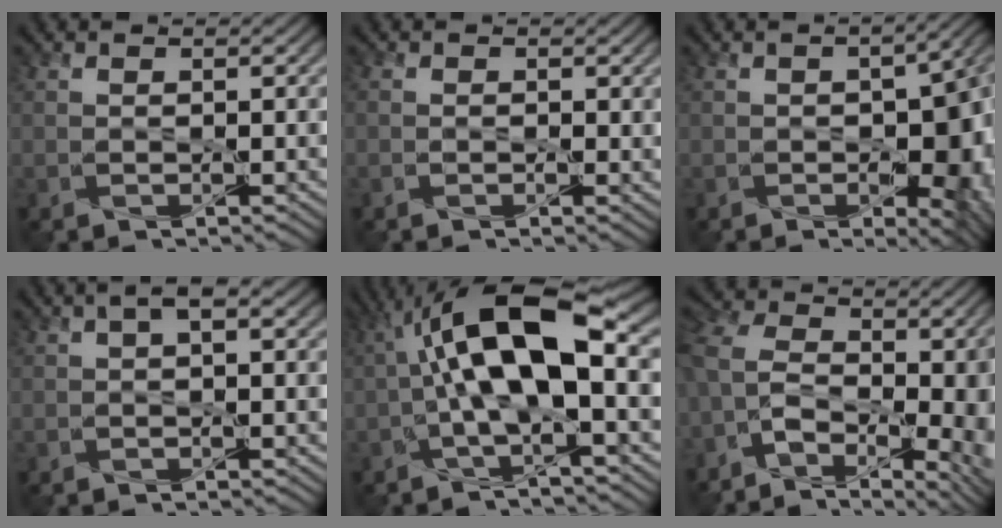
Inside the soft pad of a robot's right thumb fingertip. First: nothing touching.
{"total": 1.6, "force": [0.0, 1.2, 1.1], "torque": [-0.019, 0.000, -0.003]}
{"total": 11.4, "force": [-2.5, 6.3, 9.1], "torque": [-0.093, -0.028, -0.018]}
{"total": 2.9, "force": [0.4, 1.2, 2.6], "torque": [-0.037, 0.008, 0.001]}
{"total": 11.2, "force": [-0.3, 3.5, 10.7], "torque": [-0.191, 0.030, -0.016]}
{"total": 12.8, "force": [-5.9, 6.4, 9.4], "torque": [-0.188, -0.011, -0.102]}